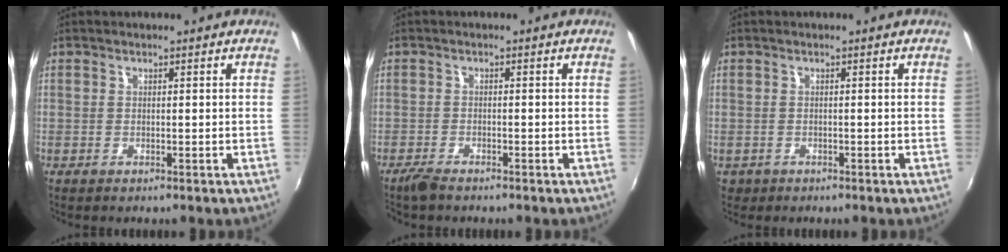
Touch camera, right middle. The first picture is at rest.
{"total": 2.6, "force": [-2.3, 0.6, 1.0], "torque": [-0.032, -0.005, -0.047]}
{"total": 1.9, "force": [-0.9, 1.6, 0.7], "torque": [-0.020, -0.003, -0.011]}